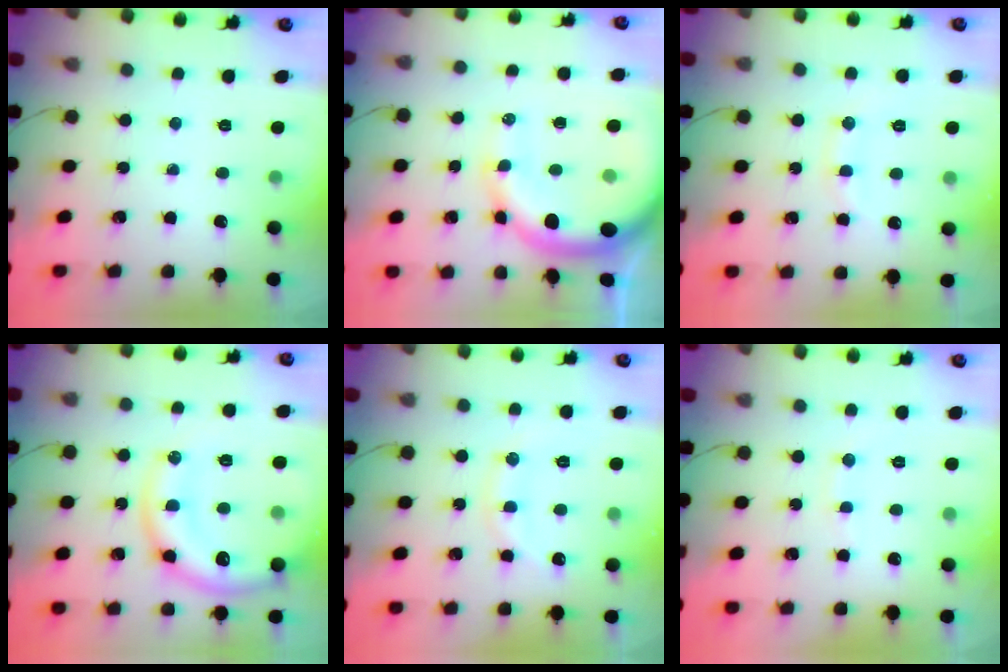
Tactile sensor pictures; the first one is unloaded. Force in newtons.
{"total": 14.5, "press": 14.3, "slide": 2.0}
{"total": 7.6, "press": 7.5, "slide": 0.9}
{"total": 15.4, "press": 15.1, "slide": 2.5}
{"total": 10.6, "press": 10.6, "slide": 0.9}
{"total": 5.3, "press": 5.2, "slide": 1.1}